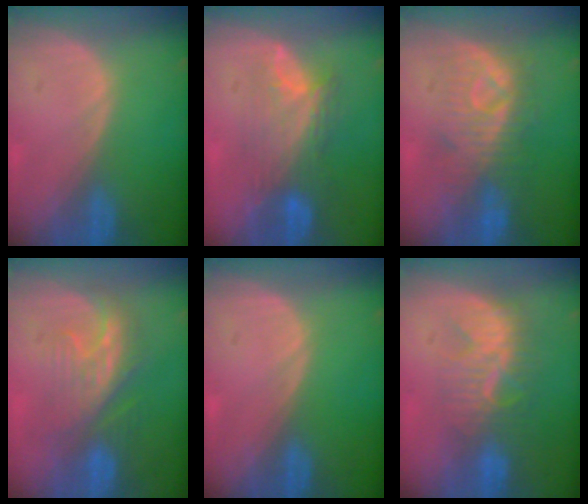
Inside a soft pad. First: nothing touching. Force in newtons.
{"total": 7.6, "press": 7.3, "slide": 2.2}
{"total": 8.2, "press": 8.2, "slide": 0.2}
{"total": 7.7, "press": 7.5, "slide": 1.5}
{"total": 0.0}
{"total": 8.0, "press": 7.8, "slide": 2.0}